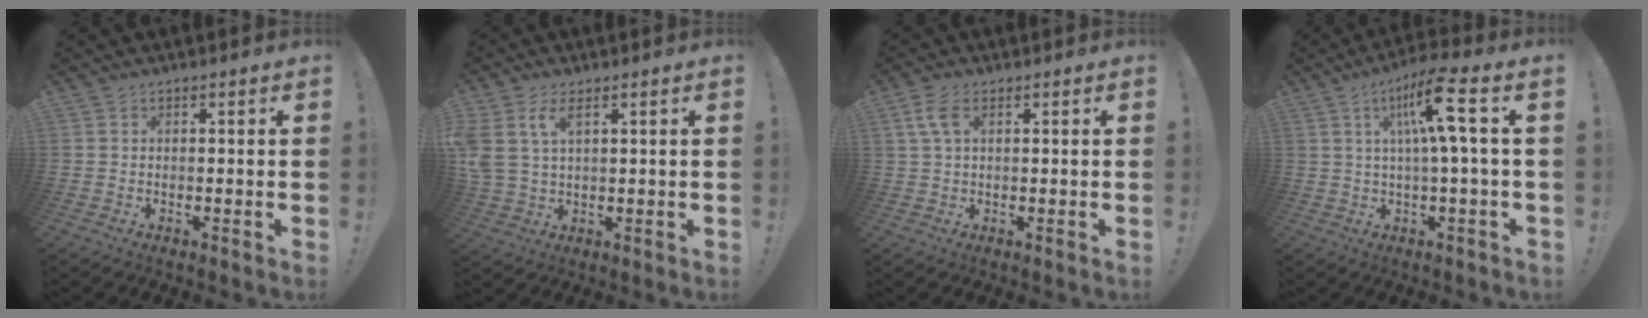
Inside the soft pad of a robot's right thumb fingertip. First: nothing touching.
{"total": 7.4, "force": [3.5, 3.9, 5.2], "torque": [-0.113, -0.008, 0.067]}
{"total": 5.2, "force": [1.7, 2.8, 4.1], "torque": [-0.081, 0.000, 0.030]}
{"total": 12.6, "force": [3.6, 1.1, 12.0], "torque": [-0.207, -0.008, 0.044]}